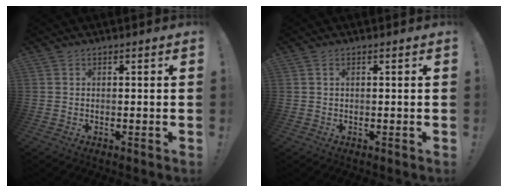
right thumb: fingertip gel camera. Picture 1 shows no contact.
{"total": 0.8, "force": [0.4, 0.2, 0.6], "torque": [-0.016, 0.002, 0.008]}